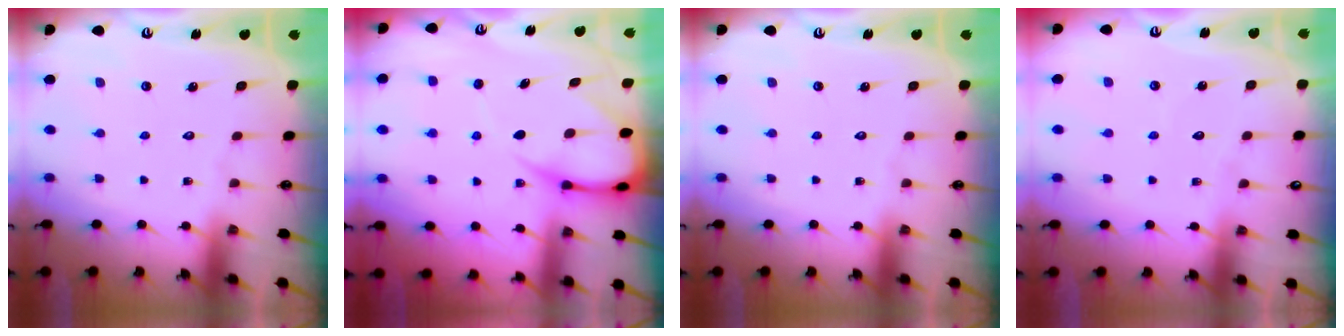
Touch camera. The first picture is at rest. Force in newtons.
{"total": 8.3, "press": 8.3, "slide": 1.0}
{"total": 0.0}
{"total": 2.3, "press": 2.3, "slide": 0.2}